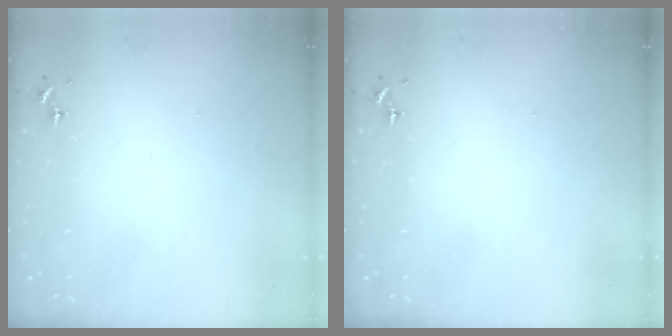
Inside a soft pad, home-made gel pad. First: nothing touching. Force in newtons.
{"total": 0.0}